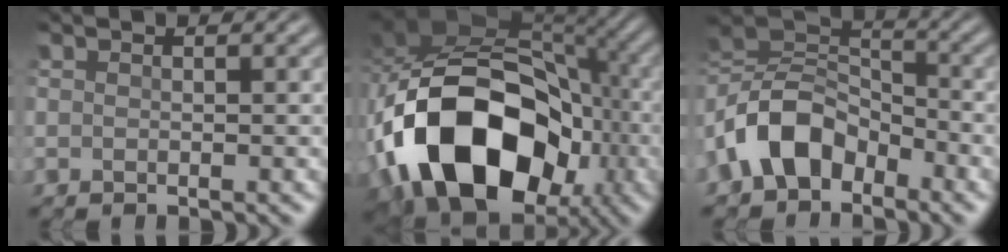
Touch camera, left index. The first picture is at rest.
{"total": 15.8, "force": [-5.3, 10.4, 10.6], "torque": [-0.180, -0.006, -0.087]}
{"total": 8.3, "force": [-4.0, 5.3, 4.9], "torque": [-0.096, 0.015, -0.092]}